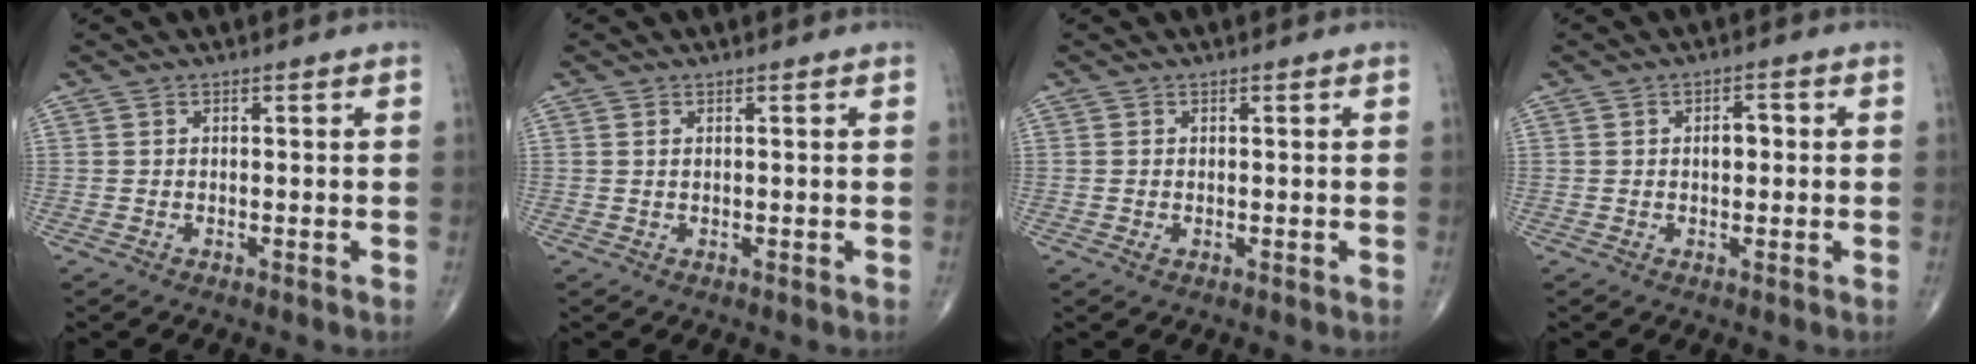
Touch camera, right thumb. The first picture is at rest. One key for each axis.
{"total": 0.7, "fx": 0.3, "fy": 0.3, "fz": 0.5, "tx": -0.012, "ty": 0.004, "tz": 0.008}
{"total": 0.5, "fx": -0.1, "fy": 0.4, "fz": 0.4, "tx": -0.005, "ty": 0.000, "tz": -0.001}
{"total": 3.0, "fx": 0.2, "fy": 1.7, "fz": 2.4, "tx": -0.026, "ty": 0.008, "tz": 0.000}